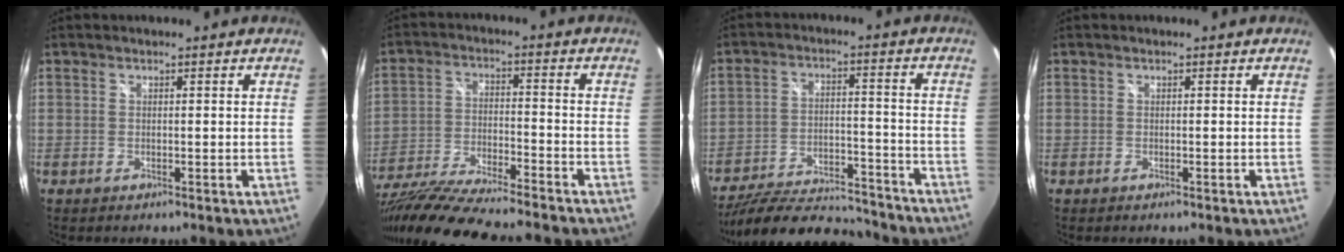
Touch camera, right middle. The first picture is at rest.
{"total": 20.5, "force": [-17.6, 2.0, 10.3], "torque": [-0.204, -0.050, -0.297]}
{"total": 20.1, "force": [-17.8, 5.1, 7.9], "torque": [-0.151, -0.011, -0.254]}
{"total": 0.0}